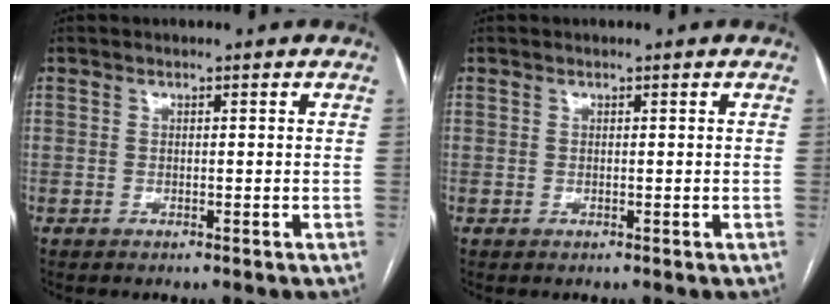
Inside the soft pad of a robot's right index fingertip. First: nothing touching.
{"total": 0.0}